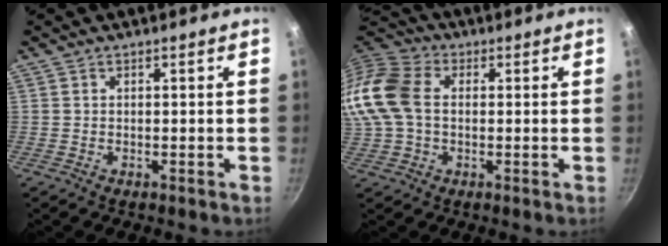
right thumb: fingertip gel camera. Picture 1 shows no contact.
{"total": 16.6, "force": [1.2, 11.8, 11.5], "torque": [-0.249, 0.031, 0.010]}